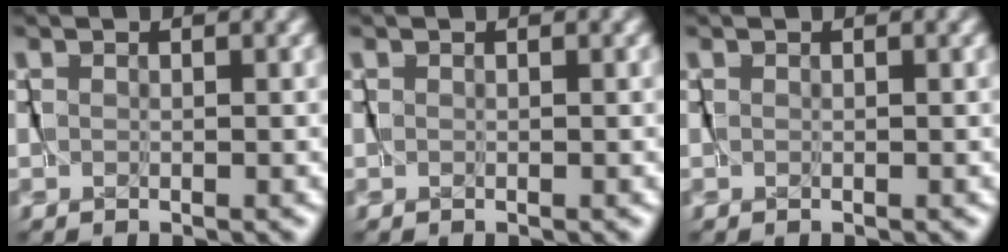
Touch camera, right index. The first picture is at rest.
{"total": 0.0}
{"total": 0.0}